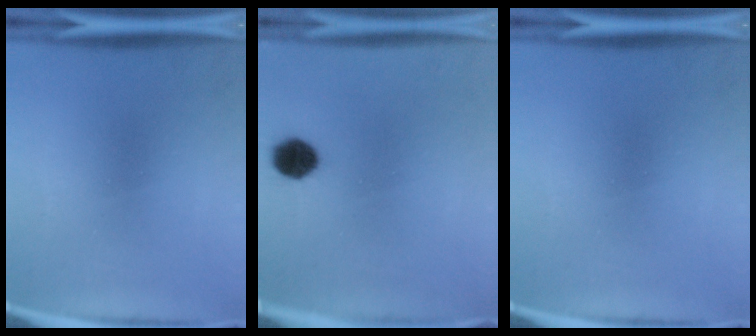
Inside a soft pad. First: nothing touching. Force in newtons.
{"total": 5.6}
{"total": 0.0}